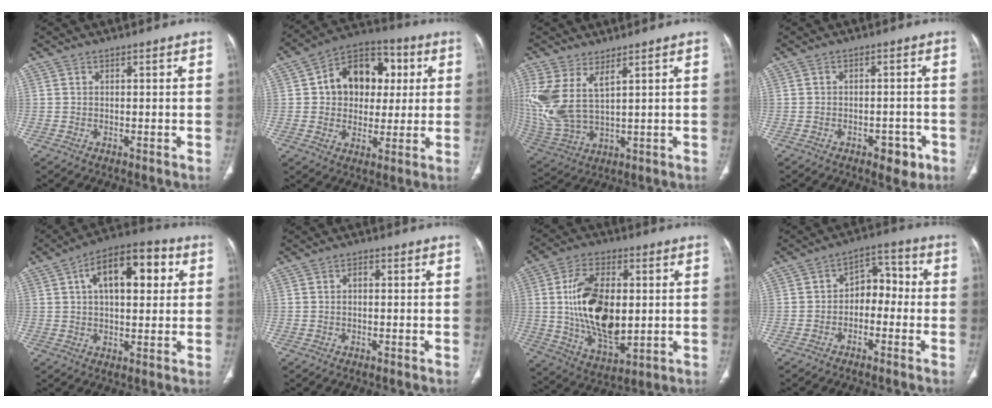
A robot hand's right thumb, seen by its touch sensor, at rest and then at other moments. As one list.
[{"total": 15.5, "force": [3.1, 11.7, 9.8], "torque": [-0.094, 0.015, 0.042]}, {"total": 11.9, "force": [4.8, 5.2, 9.6], "torque": [-0.235, -0.020, 0.115]}, {"total": 4.6, "force": [-2.5, 2.6, 2.9], "torque": [-0.019, 0.013, -0.028]}, {"total": 14.8, "force": [4.3, 7.4, 12.1], "torque": [-0.162, 0.021, 0.061]}, {"total": 1.4, "force": [0.0, 0.8, 1.1], "torque": [-0.016, 0.005, -0.002]}, {"total": 18.5, "force": [1.1, 10.1, 15.5], "torque": [-0.267, -0.011, 0.030]}, {"total": 7.0, "force": [-1.4, 5.0, 4.8], "torque": [-0.039, 0.042, -0.037]}]